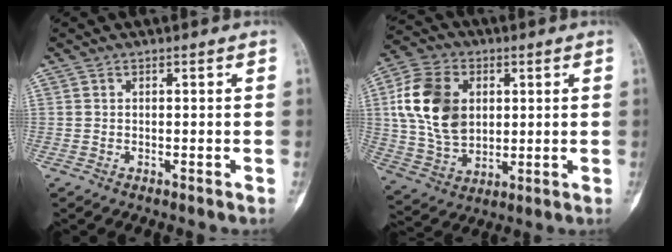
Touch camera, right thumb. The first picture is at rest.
{"total": 16.2, "force": [3.1, 11.5, 10.9], "torque": [-0.190, -0.001, 0.062]}